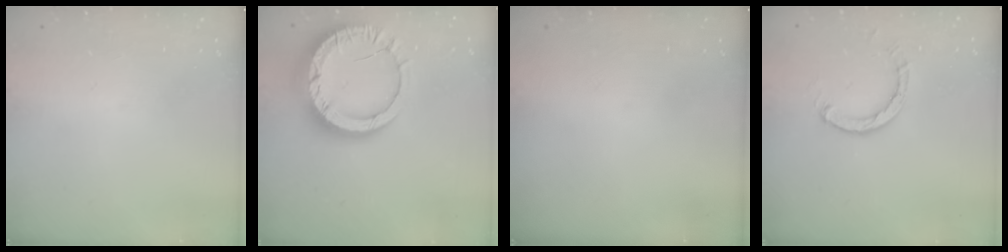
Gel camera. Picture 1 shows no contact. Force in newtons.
{"total": 14.9, "press": 14.8, "slide": 1.5}
{"total": 0.0}
{"total": 3.0, "press": 3.0, "slide": 0.3}